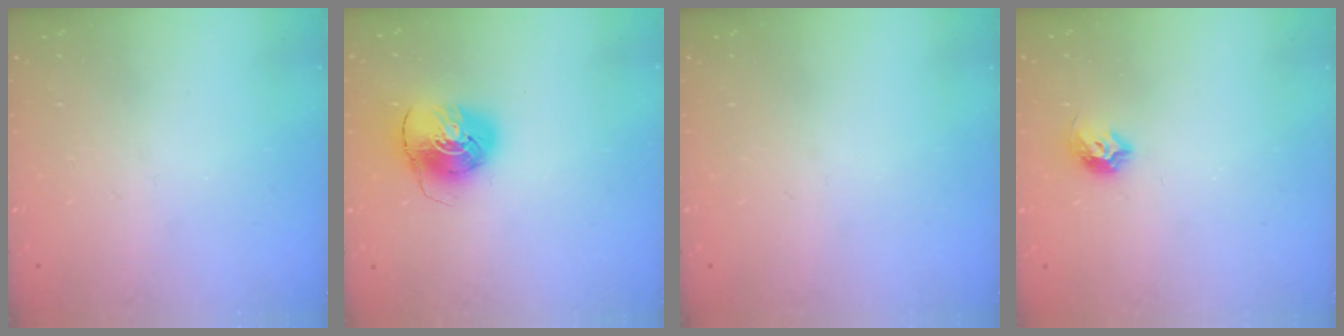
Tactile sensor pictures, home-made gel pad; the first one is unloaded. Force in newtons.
{"total": 7.9, "press": 7.9, "slide": 0.7}
{"total": 0.0}
{"total": 7.7, "press": 7.7, "slide": 1.0}